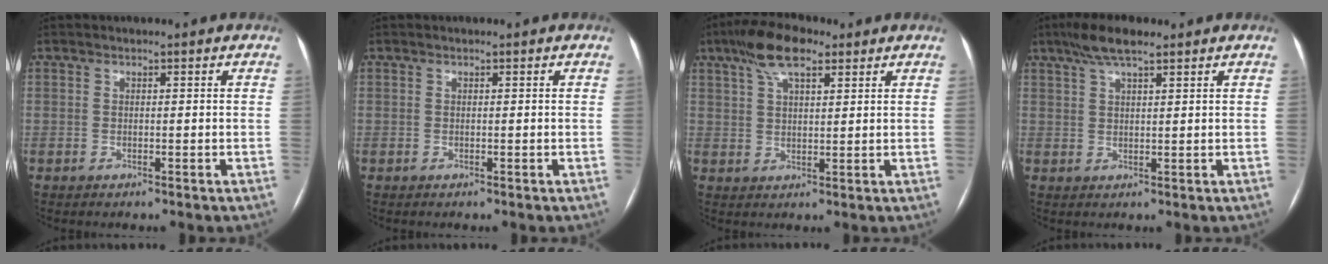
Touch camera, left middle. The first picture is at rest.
{"total": 0.0}
{"total": 9.1, "force": [5.8, 3.1, 6.3], "torque": [-0.124, 0.026, 0.101]}
{"total": 5.9, "force": [4.2, 1.0, 4.0], "torque": [-0.083, 0.020, 0.076]}